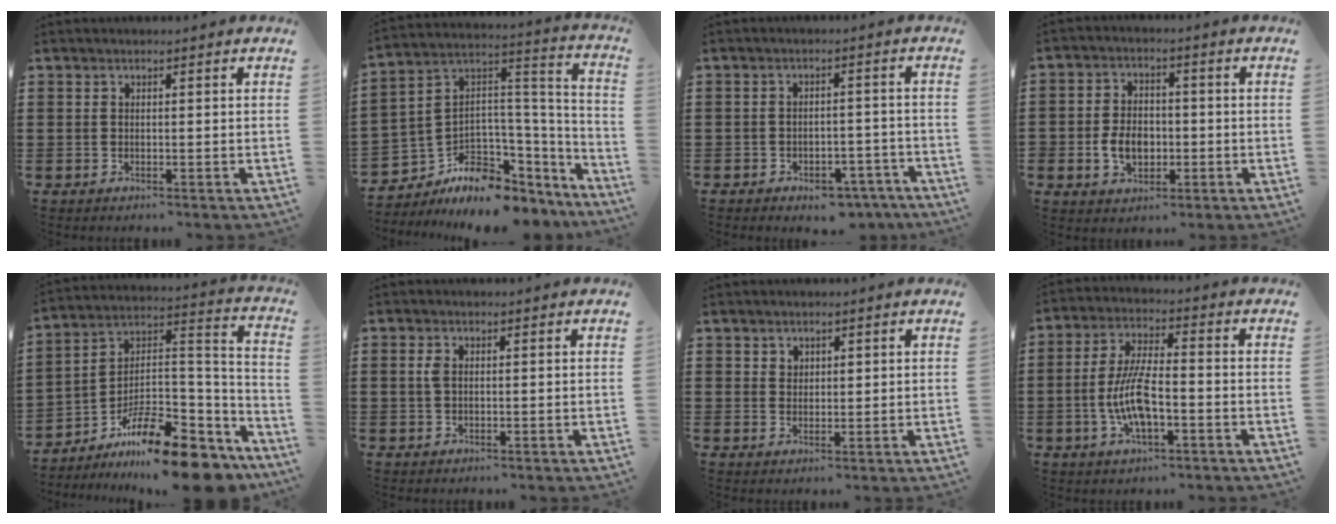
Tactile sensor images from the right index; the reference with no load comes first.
{"total": 7.1, "force": [-4.0, 4.9, 3.4], "torque": [-0.084, -0.015, -0.069]}
{"total": 3.5, "force": [-3.2, 1.2, 1.1], "torque": [-0.018, 0.007, -0.061]}
{"total": 5.3, "force": [-1.3, 3.9, 3.3], "torque": [-0.073, 0.006, -0.025]}
{"total": 15.2, "force": [-11.3, 3.7, 9.4], "torque": [-0.148, 0.041, -0.198]}
{"total": 1.6, "force": [0.3, 0.7, 1.3], "torque": [-0.030, 0.004, 0.003]}
{"total": 1.7, "force": [1.2, 1.2, 0.1], "torque": [-0.007, 0.005, 0.024]}
{"total": 8.7, "force": [-2.2, 2.9, 7.8], "torque": [-0.172, -0.009, -0.047]}